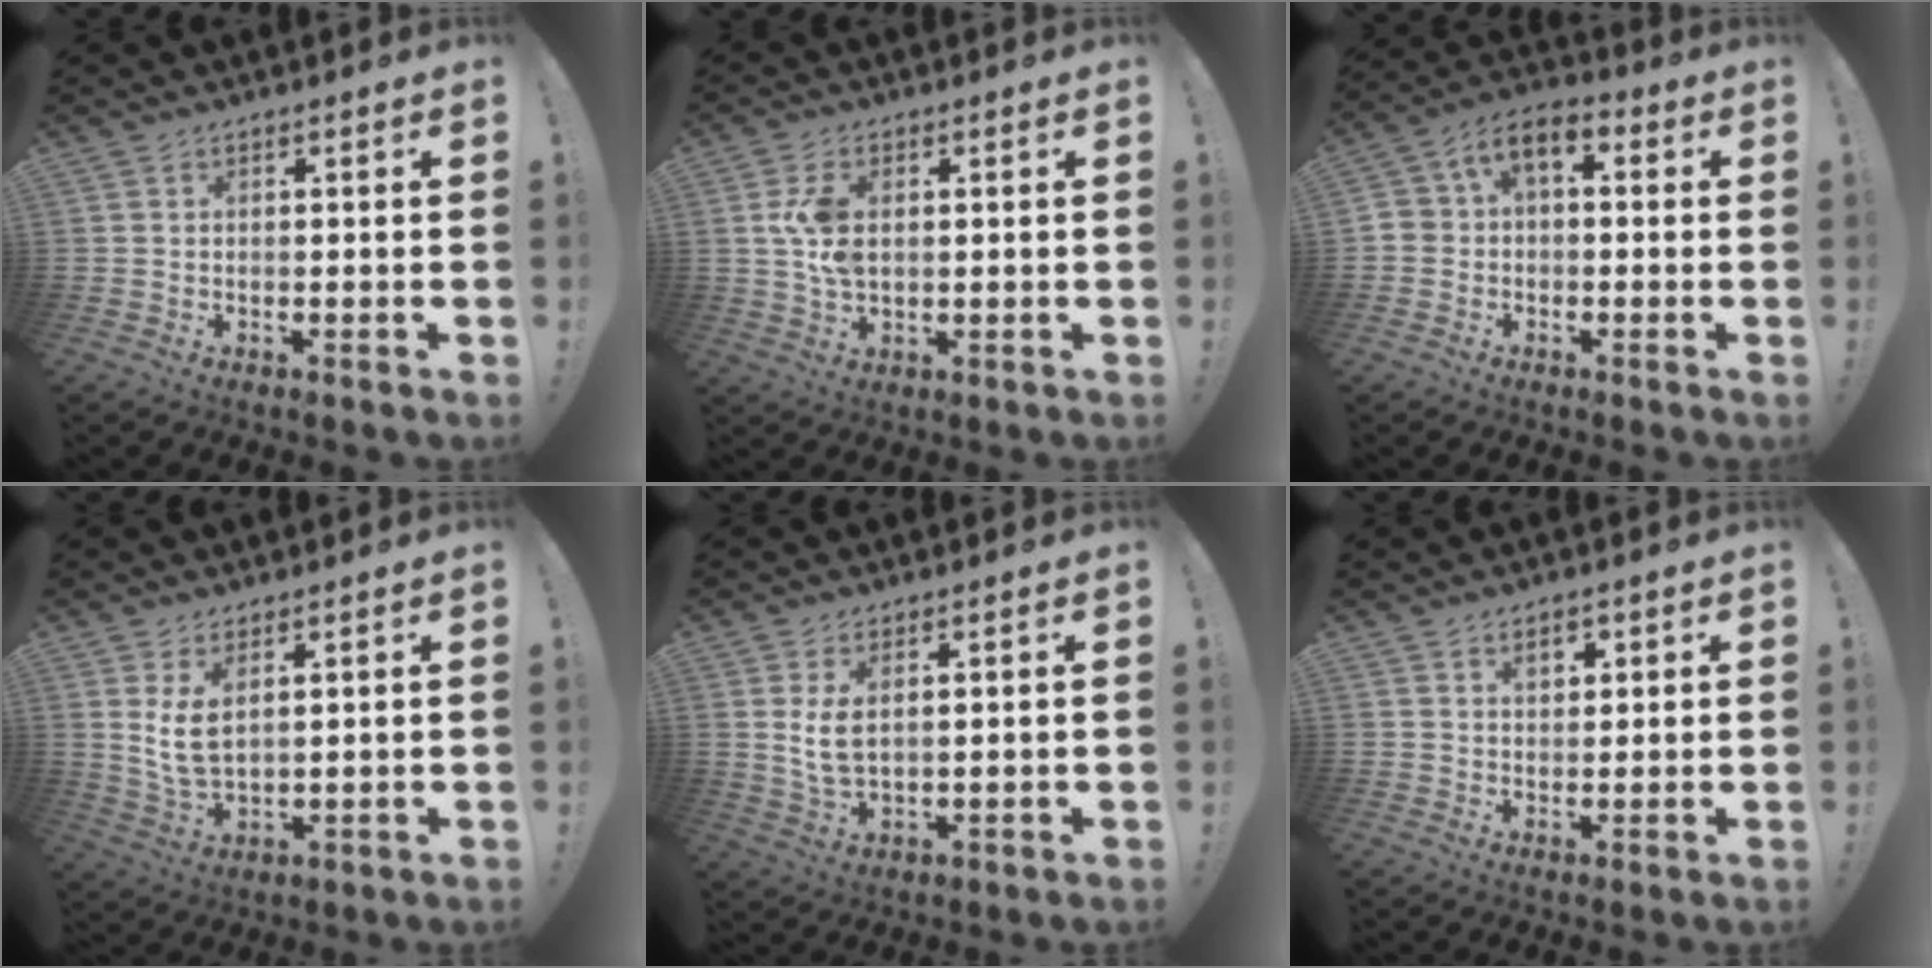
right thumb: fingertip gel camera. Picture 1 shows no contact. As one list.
[{"total": 7.3, "force": [1.2, 4.2, 5.9], "torque": [-0.098, -0.005, 0.019]}, {"total": 6.4, "force": [-0.1, 4.6, 4.4], "torque": [-0.085, 0.016, 0.003]}, {"total": 7.4, "force": [3.1, 3.5, 5.7], "torque": [-0.101, -0.019, 0.055]}, {"total": 6.3, "force": [2.1, 3.1, 5.1], "torque": [-0.094, -0.015, 0.031]}, {"total": 3.4, "force": [2.1, 1.9, 1.9], "torque": [-0.010, -0.009, 0.032]}]